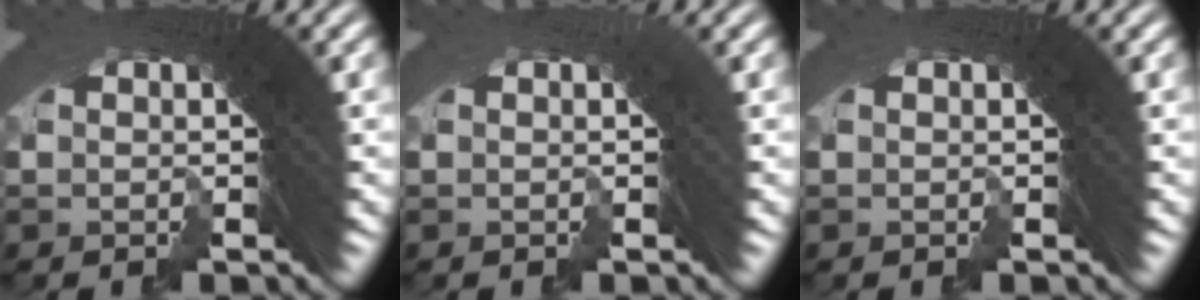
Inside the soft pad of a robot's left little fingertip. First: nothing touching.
{"total": 0.6, "force": [-0.4, -0.3, -0.3], "torque": [-0.002, 0.000, -0.004]}
{"total": 0.0}